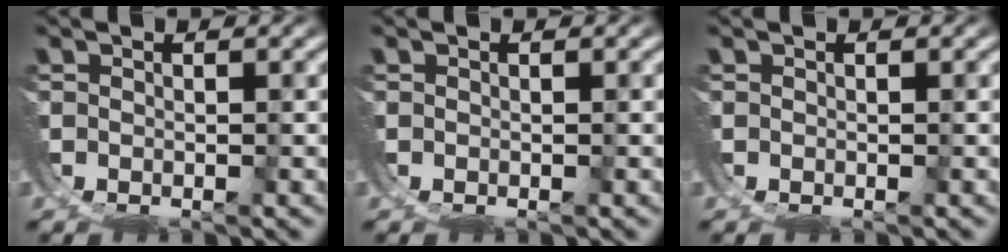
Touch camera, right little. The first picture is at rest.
{"total": 0.0}
{"total": 0.0}